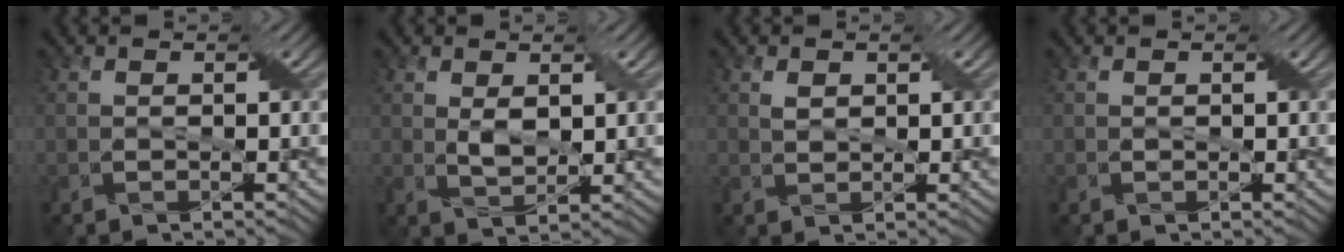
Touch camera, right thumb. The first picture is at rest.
{"total": 2.6, "force": [0.7, 1.3, 2.1], "torque": [-0.049, -0.005, 0.017]}
{"total": 1.2, "force": [0.5, 0.8, 0.7], "torque": [-0.017, -0.001, 0.011]}
{"total": 0.0}